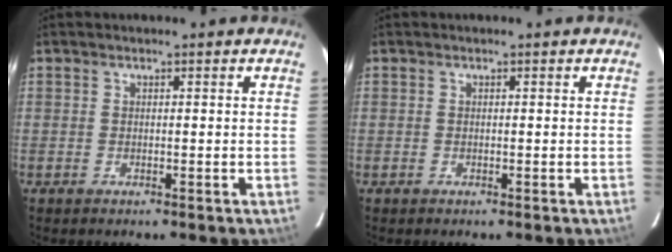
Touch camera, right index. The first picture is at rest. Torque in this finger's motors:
{"motor_torque": [0.06, 0.02, 0.02, 0.01]}